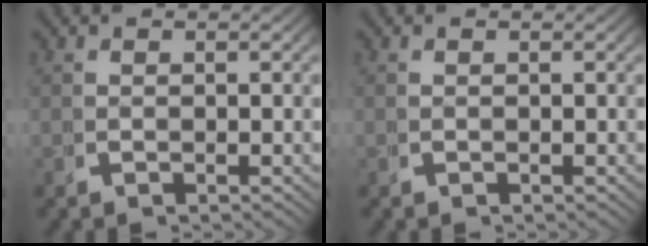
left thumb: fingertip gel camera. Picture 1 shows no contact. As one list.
[{"total": 0.0}]